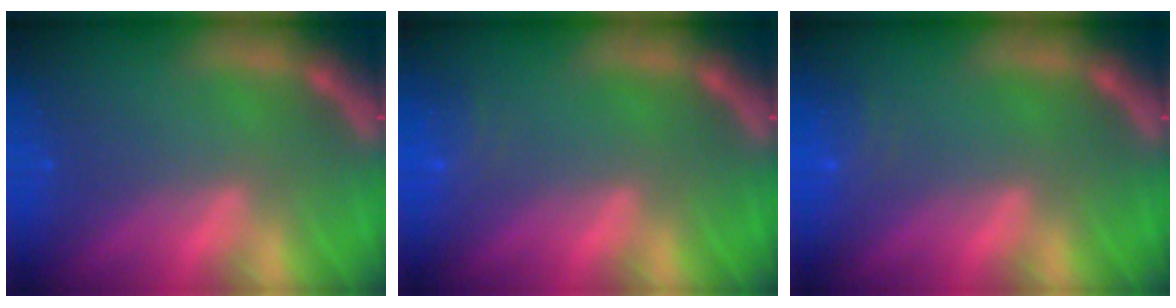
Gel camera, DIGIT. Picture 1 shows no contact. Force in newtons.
{"total": 1.9}
{"total": 1.9}